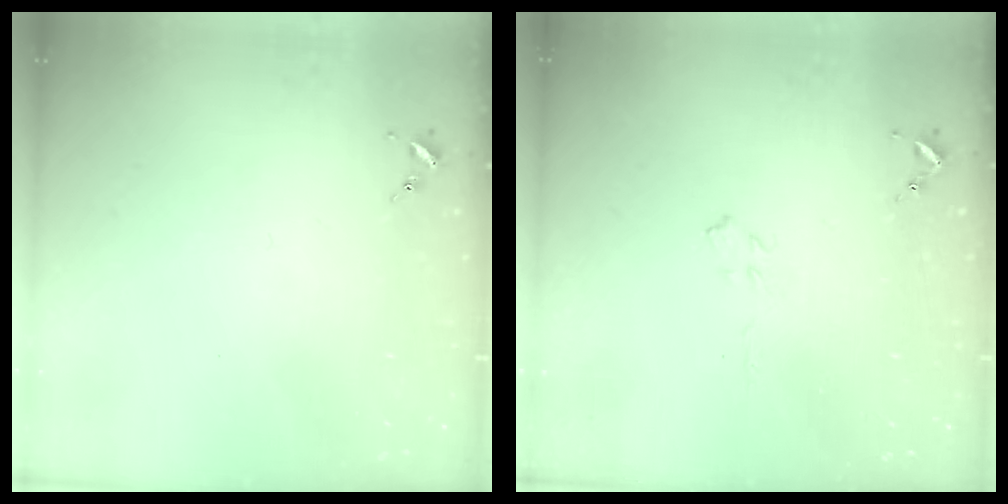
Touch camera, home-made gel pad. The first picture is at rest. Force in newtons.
{"total": 3.2, "press": 3.1, "slide": 0.4}